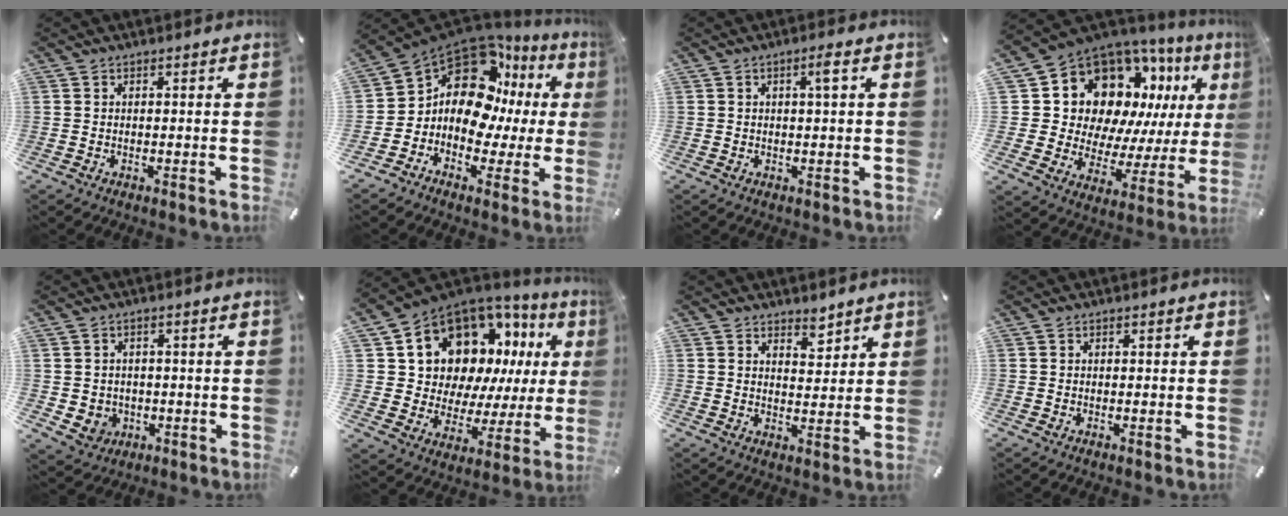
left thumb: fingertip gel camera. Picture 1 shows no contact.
{"total": 15.0, "force": [4.9, 10.6, 9.4], "torque": [-0.186, -0.058, 0.077]}
{"total": 2.7, "force": [0.8, 0.3, 2.5], "torque": [-0.049, 0.003, 0.011]}
{"total": 14.7, "force": [8.1, 10.8, 5.7], "torque": [-0.101, -0.087, 0.159]}
{"total": 4.5, "force": [0.0, 4.5, 0.5], "torque": [-0.009, -0.003, -0.001]}
{"total": 14.2, "force": [8.3, 10.0, 5.8], "torque": [-0.104, -0.079, 0.160]}
{"total": 4.1, "force": [3.6, 1.8, 0.3], "torque": [0.017, -0.030, 0.063]}
{"total": 0.0}